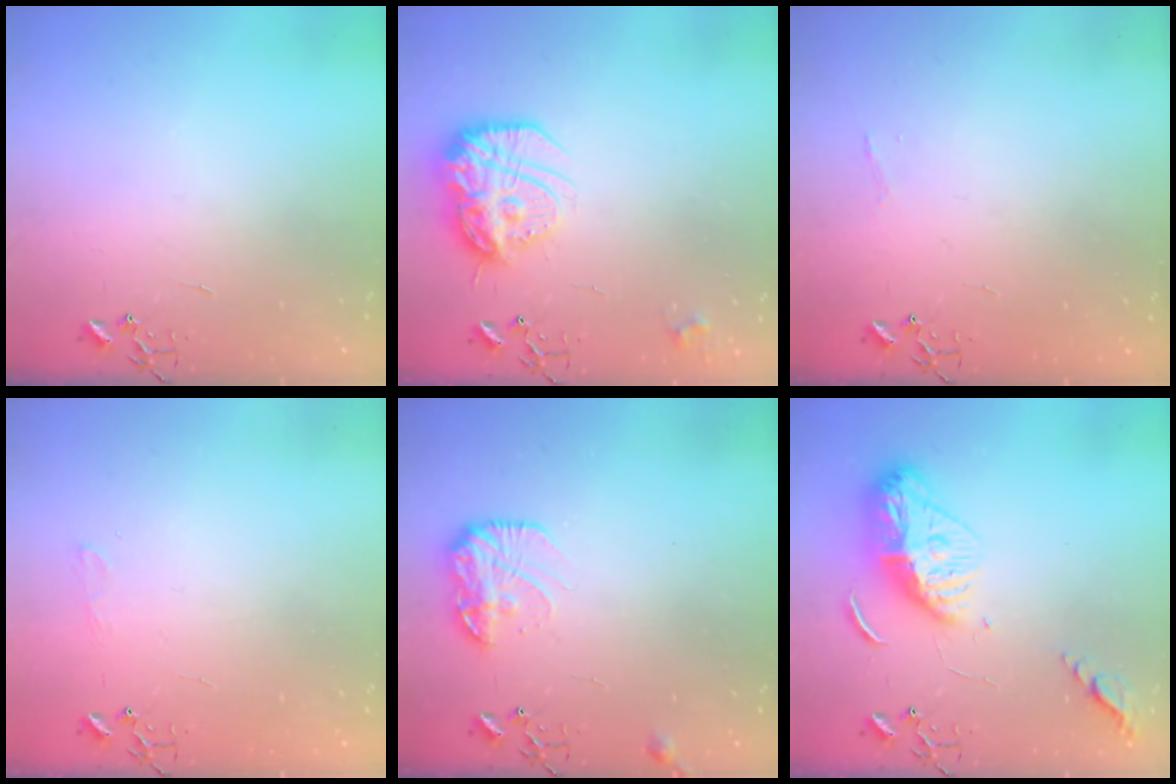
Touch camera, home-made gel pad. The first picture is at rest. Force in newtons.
{"total": 17.7, "press": 17.6, "slide": 1.8}
{"total": 3.7, "press": 3.7, "slide": 0.4}
{"total": 4.7, "press": 4.6, "slide": 0.7}
{"total": 11.5, "press": 11.4, "slide": 0.6}
{"total": 13.7, "press": 13.7, "slide": 1.4}